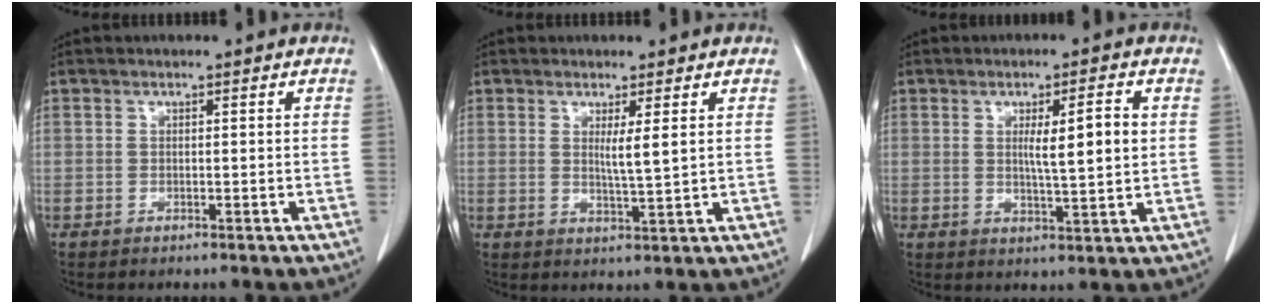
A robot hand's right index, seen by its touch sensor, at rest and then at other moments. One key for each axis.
{"total": 3.2, "fx": 1.0, "fy": -0.2, "fz": 3.0, "tx": -0.056, "ty": -0.012, "tz": 0.020}
{"total": 6.4, "fx": 1.1, "fy": 0.4, "fz": 6.2, "tx": -0.100, "ty": -0.004, "tz": 0.019}